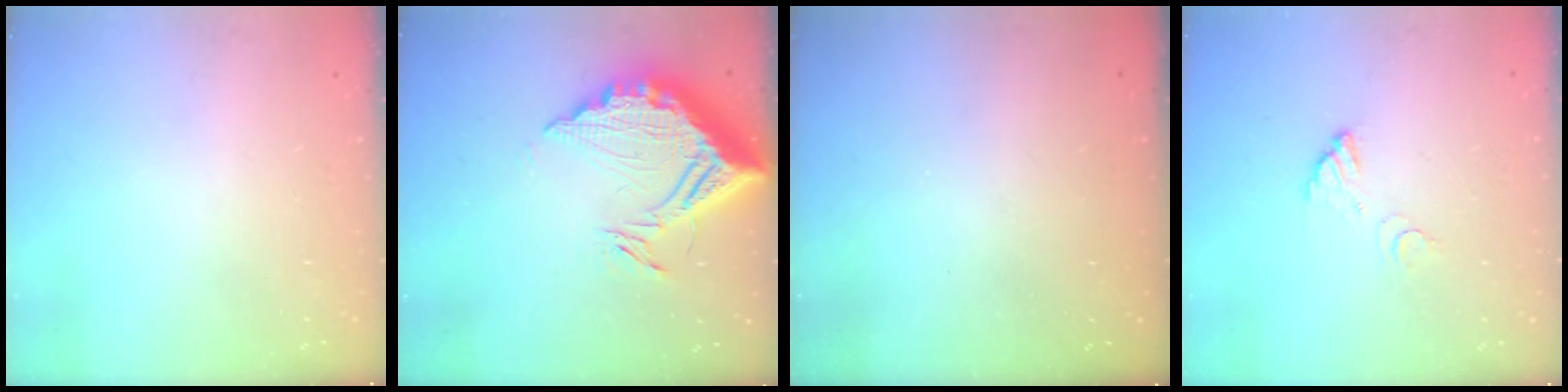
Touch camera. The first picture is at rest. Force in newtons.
{"total": 18.3, "press": 18.2, "slide": 1.8}
{"total": 2.9, "press": 2.9, "slide": 0.3}
{"total": 3.6, "press": 3.6, "slide": 0.2}